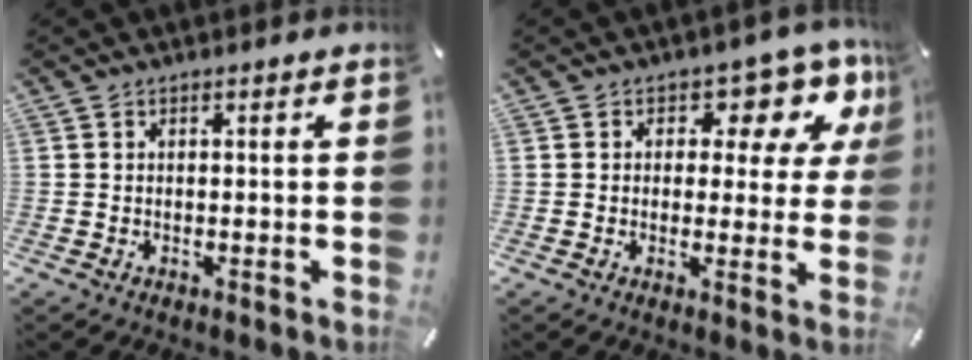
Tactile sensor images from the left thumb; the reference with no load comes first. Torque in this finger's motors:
{"motor_torque": [0.49, 0.04, 0.23, 0.29, 0.05]}